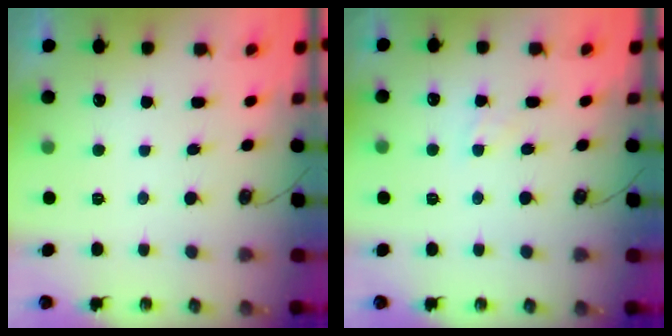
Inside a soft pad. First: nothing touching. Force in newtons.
{"total": 4.0, "press": 4.0, "slide": 0.6}